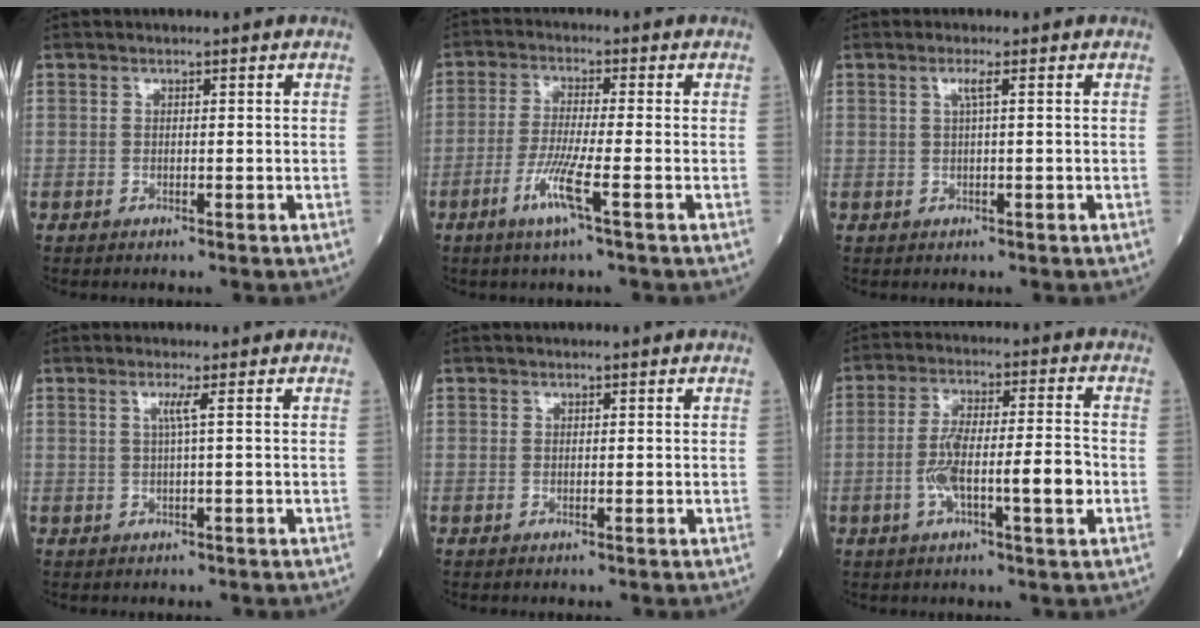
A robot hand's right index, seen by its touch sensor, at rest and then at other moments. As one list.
[{"total": 6.2, "force": [-2.8, -0.5, 5.6], "torque": [-0.115, -0.015, -0.058]}, {"total": 1.5, "force": [0.5, -0.3, 1.4], "torque": [-0.030, 0.001, 0.008]}, {"total": 1.6, "force": [0.4, -0.6, 1.5], "torque": [-0.032, 0.000, 0.007]}, {"total": 0.0}, {"total": 10.3, "force": [-2.5, 1.6, 9.8], "torque": [-0.177, 0.015, -0.044]}]